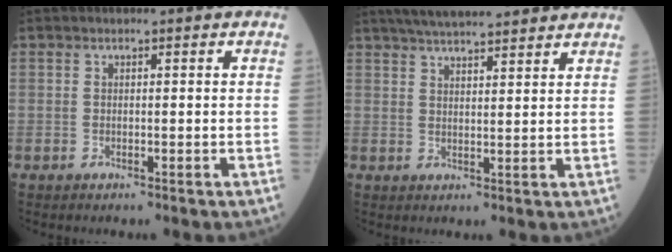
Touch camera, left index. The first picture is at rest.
{"total": 12.8, "force": [11.2, 1.4, 5.9], "torque": [-0.097, 0.030, 0.162]}